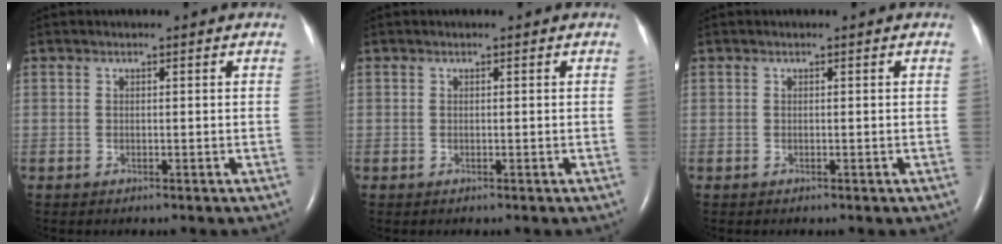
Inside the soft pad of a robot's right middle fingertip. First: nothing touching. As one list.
[{"total": 0.0}, {"total": 0.0}]